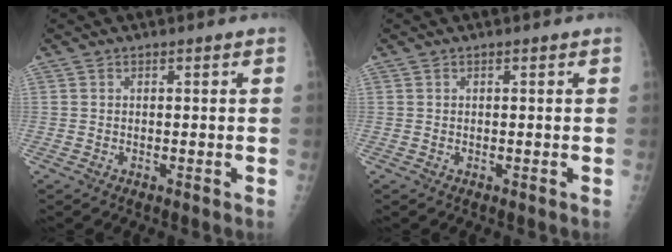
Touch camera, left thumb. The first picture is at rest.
{"total": 0.0}